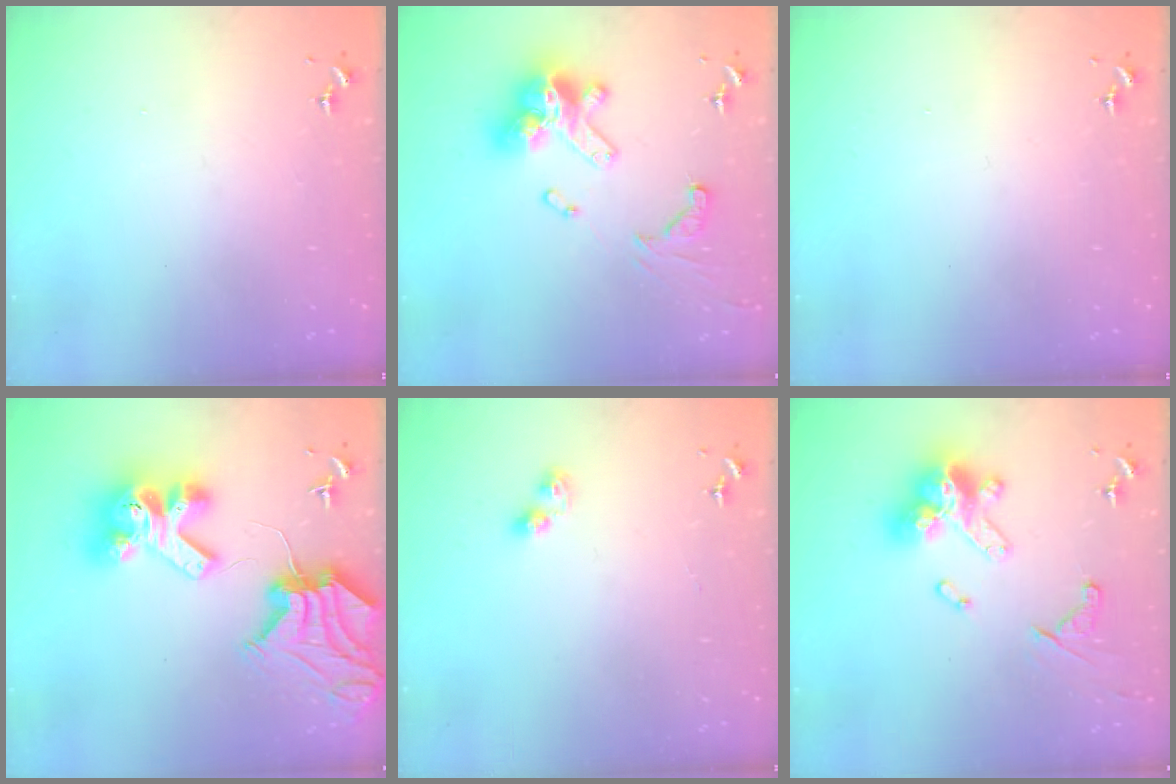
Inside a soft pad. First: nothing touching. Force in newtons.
{"total": 18.7, "press": 18.6, "slide": 2.3}
{"total": 0.0}
{"total": 17.7, "press": 17.6, "slide": 2.3}
{"total": 2.8, "press": 2.8, "slide": 0.5}
{"total": 18.5, "press": 18.4, "slide": 1.7}